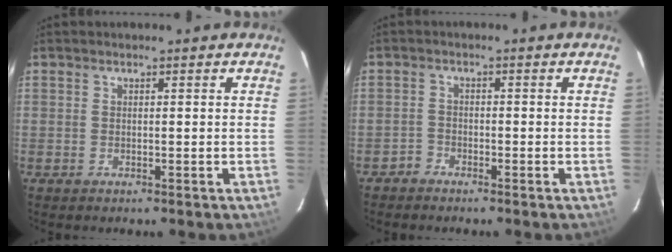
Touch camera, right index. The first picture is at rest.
{"total": 1.9, "force": [-1.7, 0.8, -0.3], "torque": [0.006, 0.007, -0.035]}